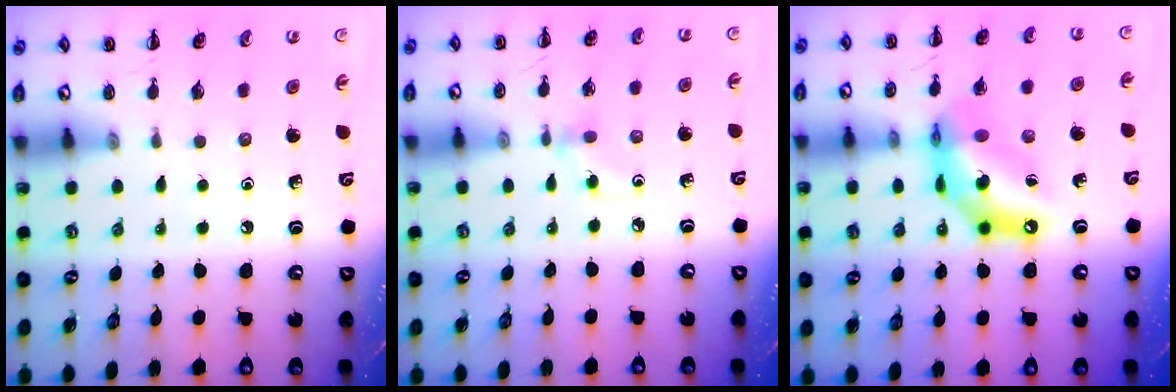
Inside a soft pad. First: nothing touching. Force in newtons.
{"total": 2.9, "press": 2.8, "slide": 0.7}
{"total": 12.7, "press": 12.2, "slide": 3.5}